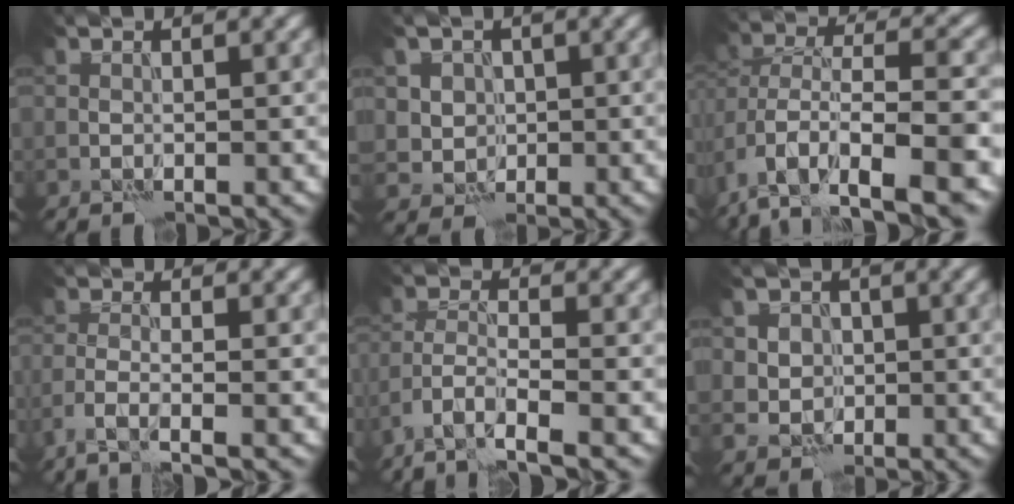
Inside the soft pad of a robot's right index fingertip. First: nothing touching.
{"total": 2.9, "force": [0.8, 2.7, 0.7], "torque": [-0.003, -0.002, 0.020]}
{"total": 10.4, "force": [-5.4, 5.2, 7.2], "torque": [-0.125, 0.014, -0.082]}
{"total": 2.4, "force": [-1.7, 0.3, 1.7], "torque": [-0.034, -0.002, -0.044]}
{"total": 4.5, "force": [-3.4, 0.8, 2.8], "torque": [-0.056, -0.004, -0.071]}
{"total": 3.7, "force": [0.5, 3.4, 1.4], "torque": [-0.005, 0.013, -0.004]}